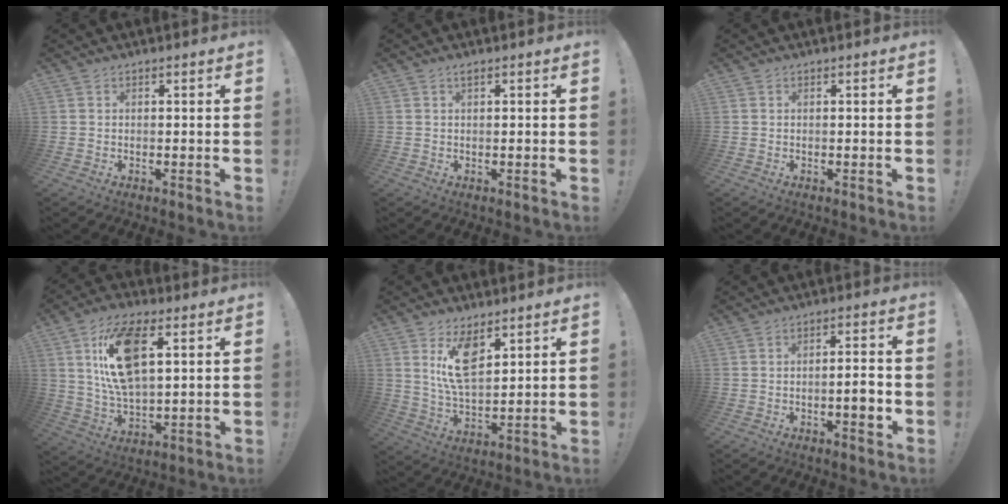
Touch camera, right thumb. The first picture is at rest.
{"total": 1.1, "force": [0.5, 0.1, 1.0], "torque": [-0.020, 0.001, 0.008]}
{"total": 0.0}
{"total": 17.0, "force": [5.8, 8.5, 13.5], "torque": [-0.250, -0.007, 0.096]}
{"total": 11.7, "force": [5.9, 5.6, 8.4], "torque": [-0.141, -0.027, 0.106]}
{"total": 5.4, "force": [-1.7, 1.6, 4.8], "torque": [-0.057, 0.004, -0.029]}